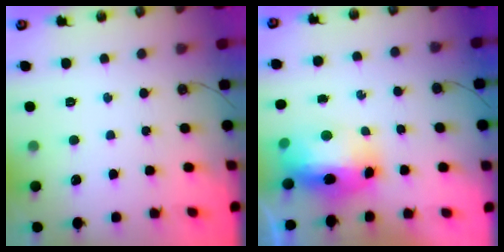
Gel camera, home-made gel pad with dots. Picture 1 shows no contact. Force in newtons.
{"total": 13.4, "press": 13.3, "slide": 1.6}